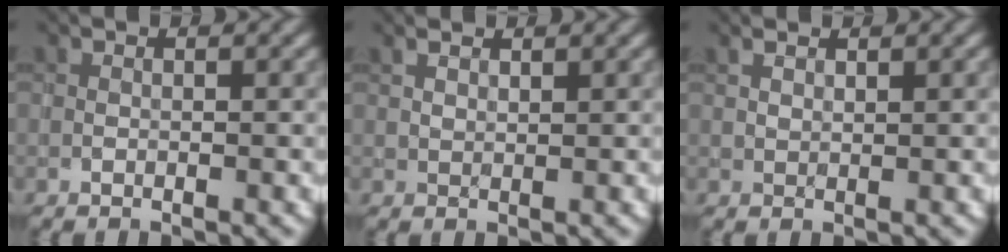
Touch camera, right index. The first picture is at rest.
{"total": 1.3, "force": [1.2, 0.3, 0.4], "torque": [-0.017, 0.000, 0.025]}
{"total": 1.2, "force": [1.1, 0.2, 0.4], "torque": [-0.016, 0.002, 0.023]}